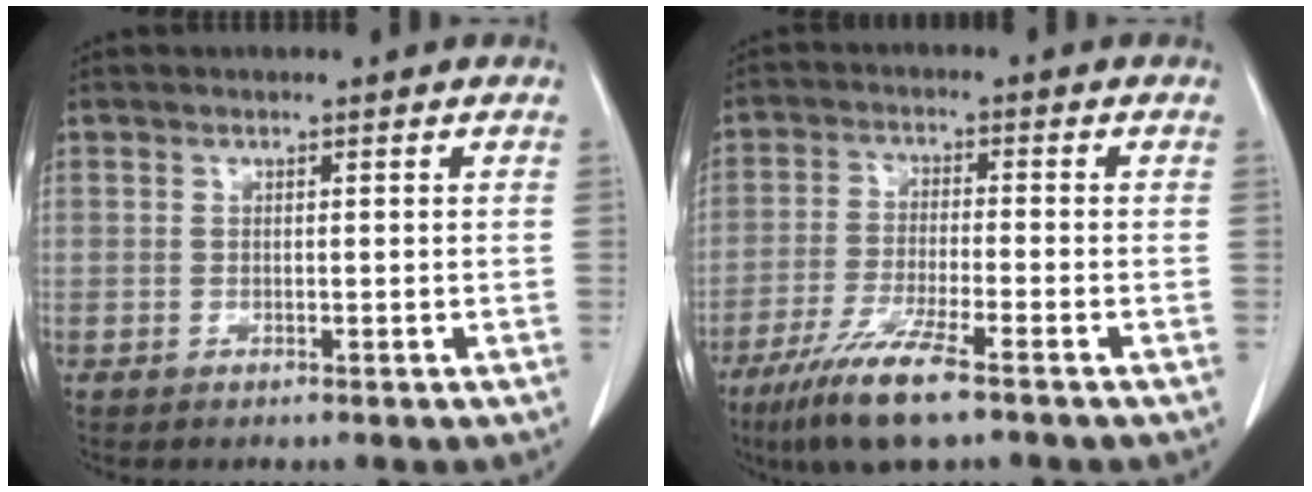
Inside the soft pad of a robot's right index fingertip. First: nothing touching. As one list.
[{"total": 9.2, "force": [-6.0, 0.5, 7.0], "torque": [-0.141, -0.026, -0.110]}]